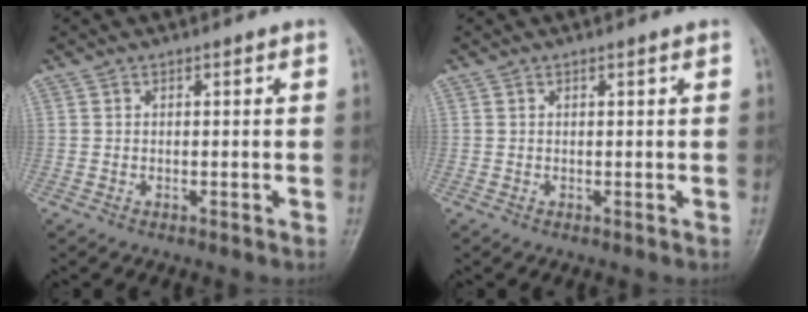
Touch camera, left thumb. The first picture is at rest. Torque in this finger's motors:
{"motor_torque": [0.01, 0.06, -0.16, 0.07, -0.02]}